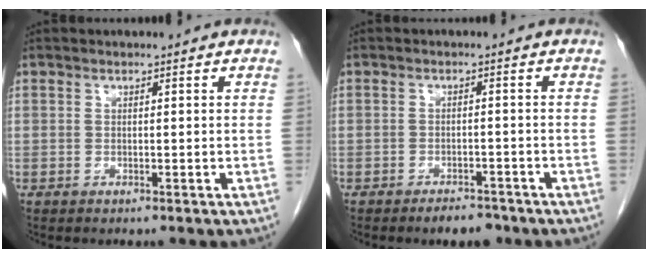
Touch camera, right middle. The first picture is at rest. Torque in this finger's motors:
{"motor_torque": [1.13, -0.92, 0.21, 0.13]}